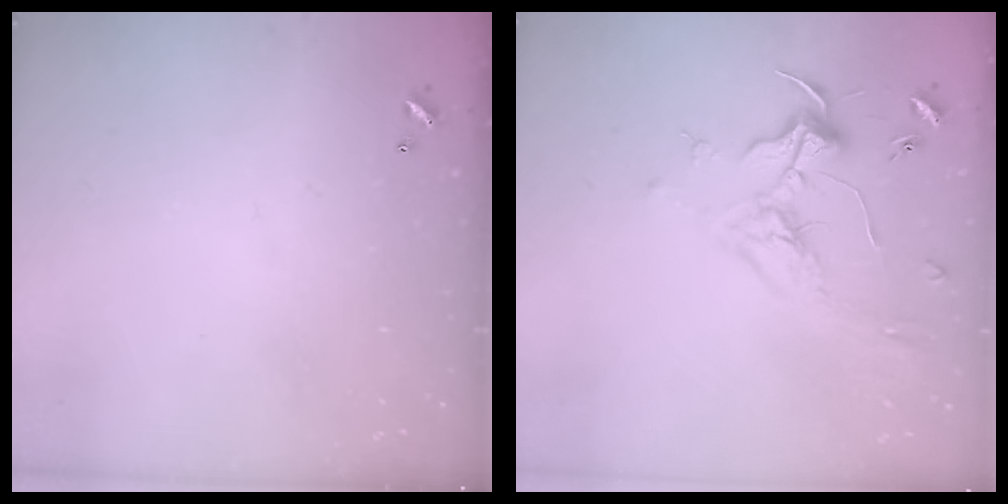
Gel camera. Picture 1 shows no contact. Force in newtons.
{"total": 1.8, "press": 1.6, "slide": 0.7}